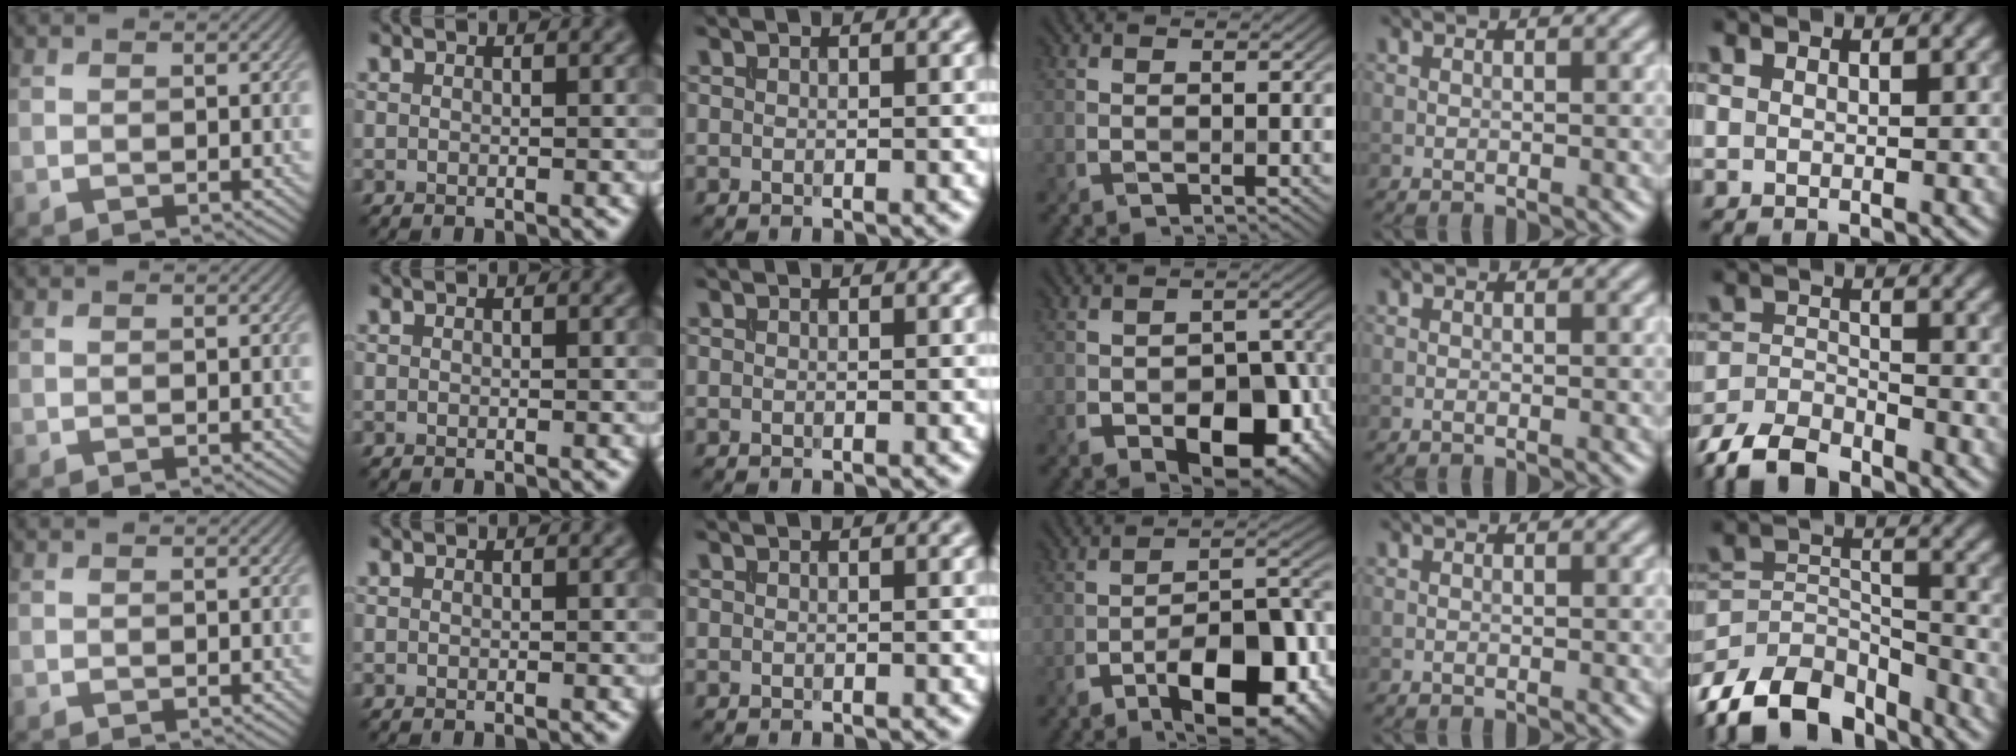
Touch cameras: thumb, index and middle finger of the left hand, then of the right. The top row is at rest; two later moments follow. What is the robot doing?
{"motion": "insert", "object": "file holder"}